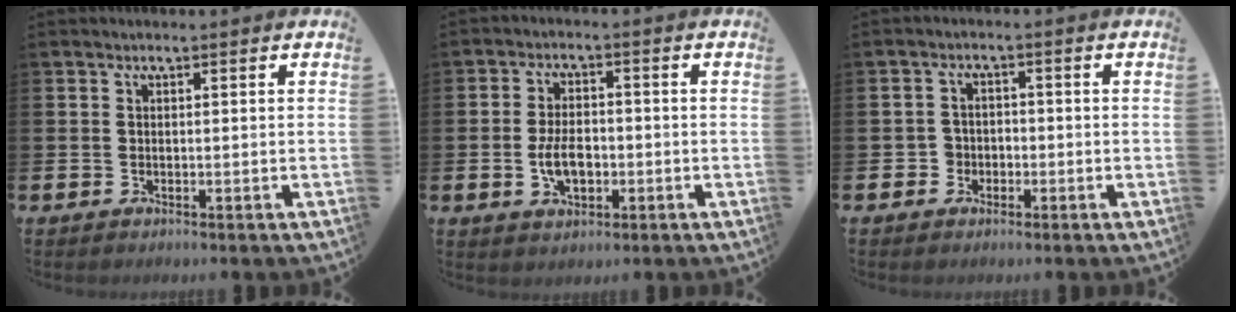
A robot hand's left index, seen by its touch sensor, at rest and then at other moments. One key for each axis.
{"total": 4.8, "fx": -1.0, "fy": 2.8, "fz": 3.8, "tx": -0.060, "ty": -0.003, "tz": -0.022}
{"total": 2.4, "fx": -1.2, "fy": 2.1, "fz": 0.1, "tx": -0.004, "ty": 0.003, "tz": -0.031}